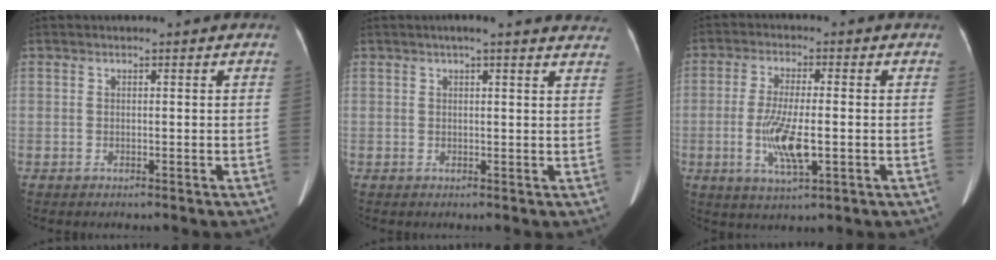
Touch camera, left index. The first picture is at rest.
{"total": 11.3, "force": [10.0, 1.3, 5.1], "torque": [-0.053, 0.013, 0.097]}
{"total": 8.0, "force": [-1.7, 1.7, 7.6], "torque": [-0.157, -0.011, -0.030]}